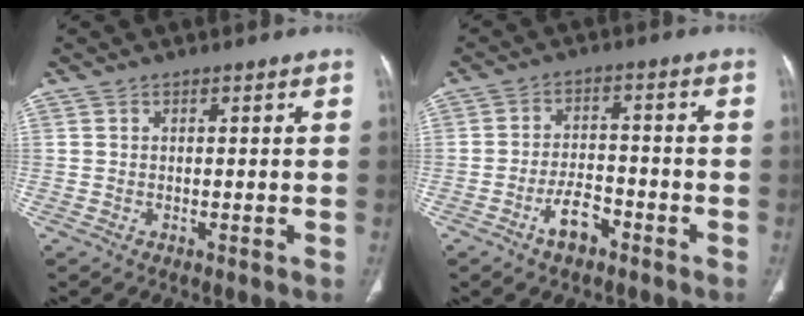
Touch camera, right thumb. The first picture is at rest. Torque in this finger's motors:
{"motor_torque": [1.26, 0.20, 0.71, -0.63, 0.01]}